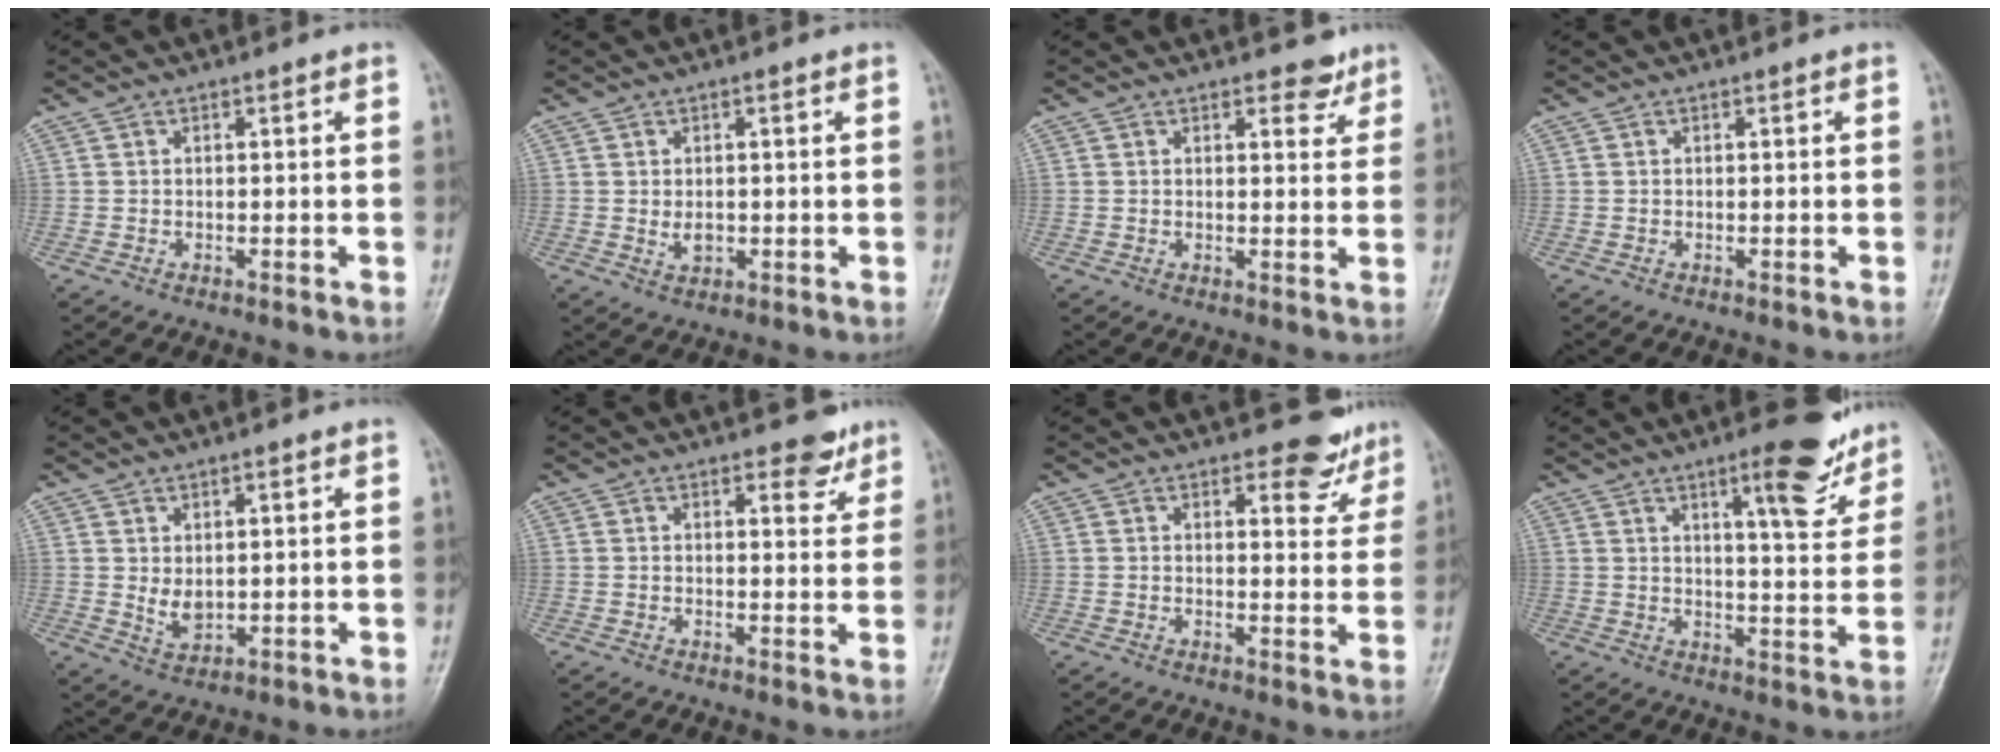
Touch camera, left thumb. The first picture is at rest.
{"total": 2.7, "force": [0.1, 1.8, 2.0], "torque": [-0.025, -0.006, 0.007]}
{"total": 3.3, "force": [2.5, 1.6, 1.4], "torque": [0.001, -0.016, 0.032]}
{"total": 0.0}
{"total": 4.3, "force": [1.2, 2.4, 3.3], "torque": [-0.050, -0.017, 0.030]}
{"total": 4.2, "force": [3.1, 1.9, 2.1], "torque": [-0.004, -0.020, 0.040]}
{"total": 6.7, "force": [5.1, 3.2, 3.0], "torque": [-0.005, -0.036, 0.056]}
{"total": 9.7, "force": [6.4, 2.9, 6.8], "torque": [-0.061, -0.039, 0.084]}